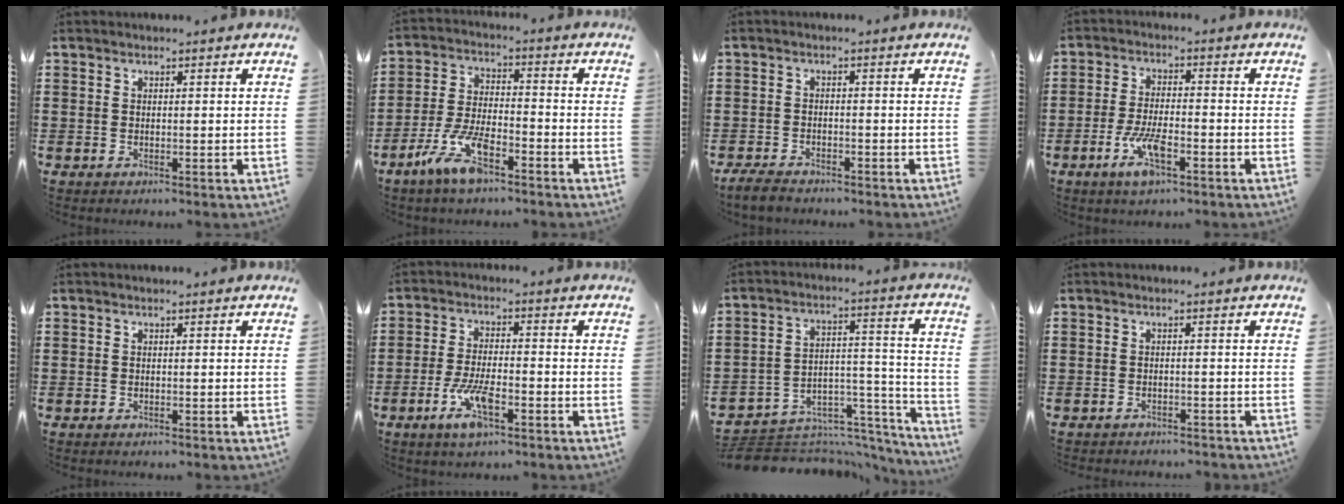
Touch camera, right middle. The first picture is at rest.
{"total": 8.4, "force": [-5.2, 2.8, 6.0], "torque": [-0.143, -0.004, -0.101]}
{"total": 2.4, "force": [-2.2, 0.6, 0.8], "torque": [-0.030, -0.001, -0.049]}
{"total": 6.8, "force": [-3.1, 2.2, 5.7], "torque": [-0.123, -0.007, -0.059]}
{"total": 0.0}
{"total": 7.2, "force": [-3.3, 2.3, 6.0], "torque": [-0.128, -0.008, -0.061]}
{"total": 6.3, "force": [-5.7, 2.7, 0.9], "torque": [-0.013, 0.008, -0.105]}
{"total": 1.3, "force": [-1.3, 0.1, 0.0], "torque": [-0.005, 0.001, -0.028]}